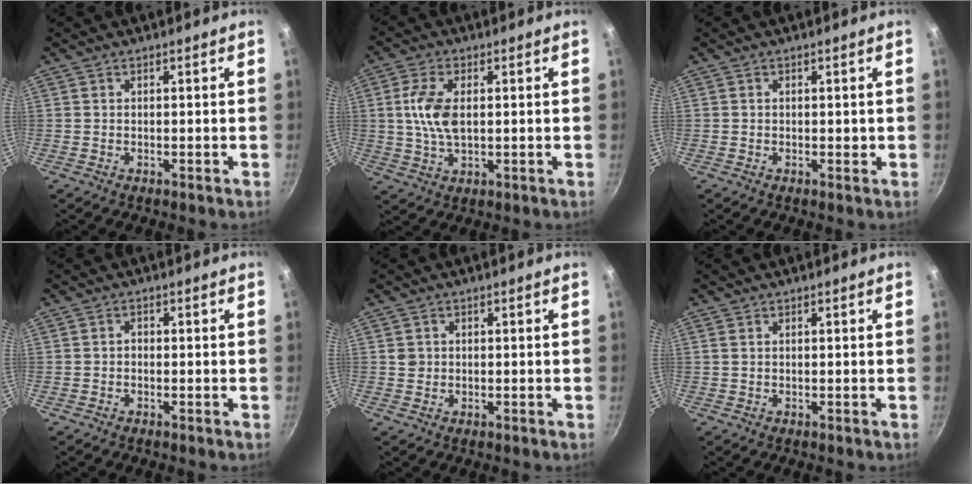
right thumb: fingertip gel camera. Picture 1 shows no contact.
{"total": 8.2, "force": [1.0, 4.4, 6.9], "torque": [-0.136, 0.002, 0.019]}
{"total": 0.6, "force": [0.1, 0.5, 0.3], "torque": [0.001, 0.003, 0.002]}
{"total": 0.9, "force": [-0.4, 0.6, 0.5], "torque": [-0.007, 0.005, -0.007]}
{"total": 1.6, "force": [0.3, 1.6, 0.4], "torque": [-0.002, 0.006, 0.005]}
{"total": 0.7, "force": [0.3, 0.5, 0.4], "torque": [-0.008, 0.001, 0.006]}